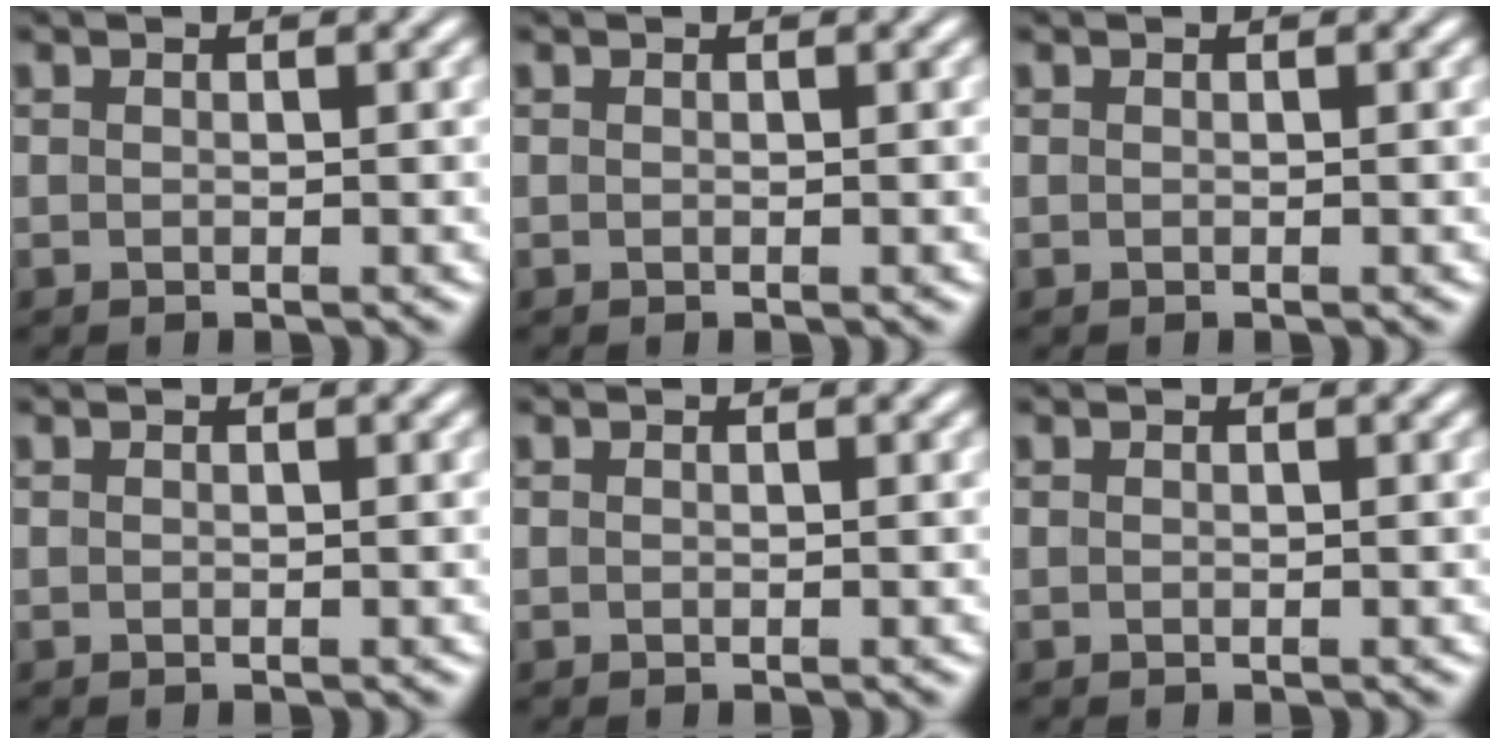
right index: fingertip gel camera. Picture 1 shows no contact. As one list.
[{"total": 0.0}, {"total": 0.0}, {"total": 0.0}, {"total": 0.0}, {"total": 0.0}]